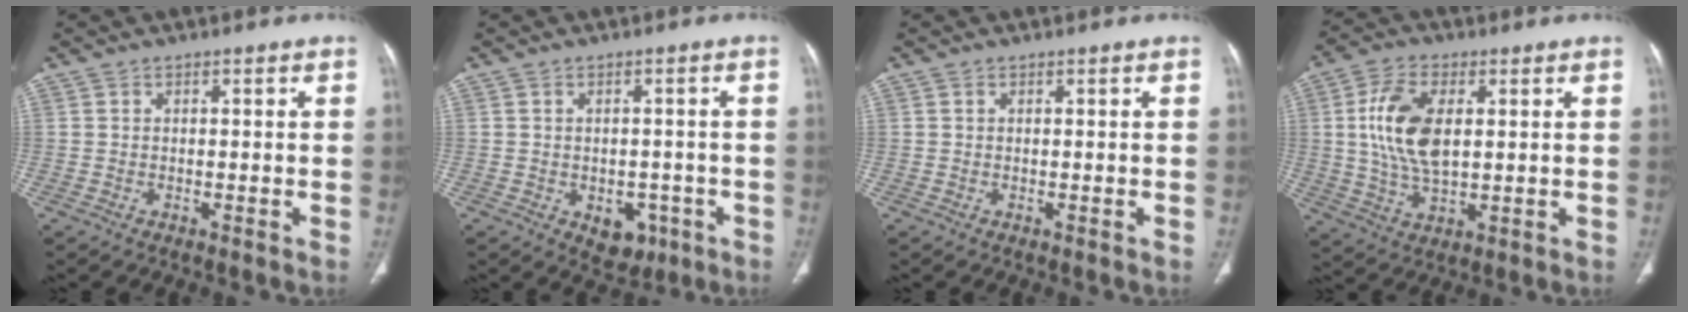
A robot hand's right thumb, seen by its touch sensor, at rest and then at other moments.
{"total": 5.7, "force": [-2.3, 4.0, 3.4], "torque": [-0.017, 0.012, -0.018]}
{"total": 0.0}
{"total": 12.3, "force": [2.1, 6.6, 10.2], "torque": [-0.203, -0.003, 0.042]}